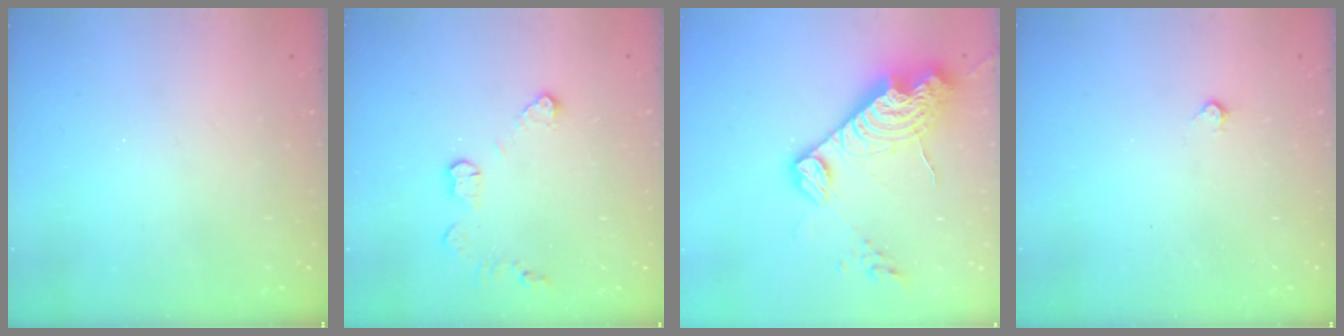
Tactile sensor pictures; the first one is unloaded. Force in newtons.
{"total": 5.8, "press": 5.8, "slide": 0.1}
{"total": 17.5, "press": 17.4, "slide": 1.6}
{"total": 2.2, "press": 2.2, "slide": 0.4}